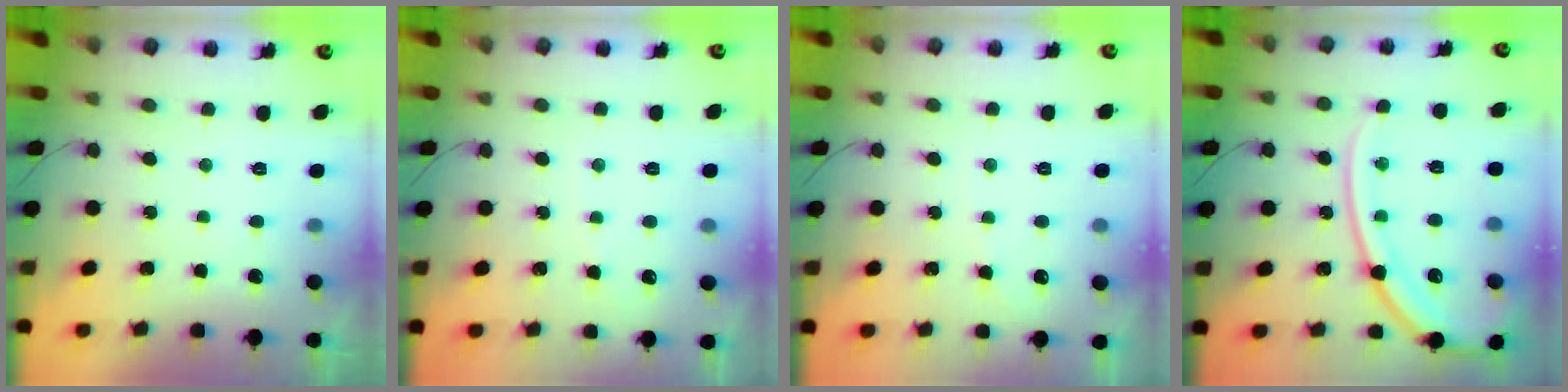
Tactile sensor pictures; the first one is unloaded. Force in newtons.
{"total": 3.2, "press": 3.2, "slide": 0.4}
{"total": 2.7, "press": 2.6, "slide": 0.4}
{"total": 17.2, "press": 17.1, "slide": 1.8}